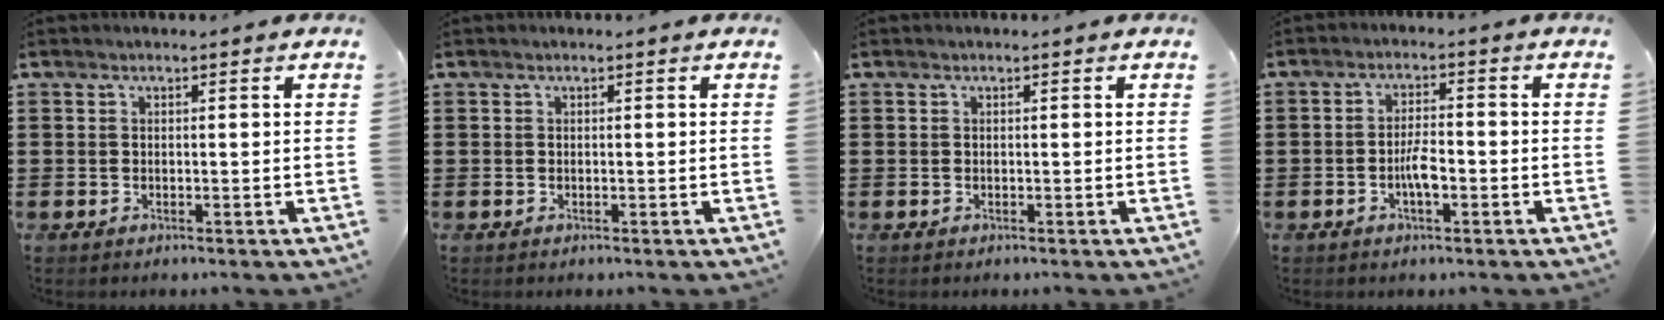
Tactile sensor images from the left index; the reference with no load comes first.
{"total": 0.0}
{"total": 0.0}
{"total": 4.0, "force": [-1.3, 1.2, 3.6], "torque": [-0.070, 0.004, -0.024]}